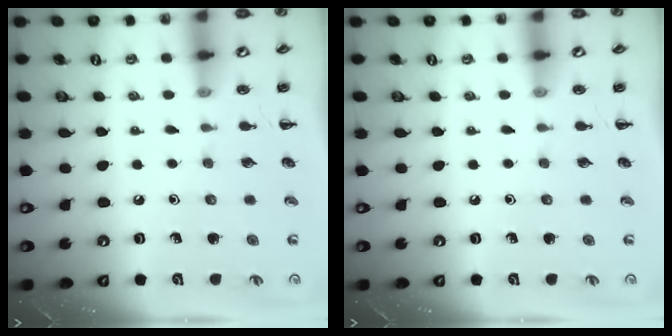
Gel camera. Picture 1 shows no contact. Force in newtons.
{"total": 0.0}